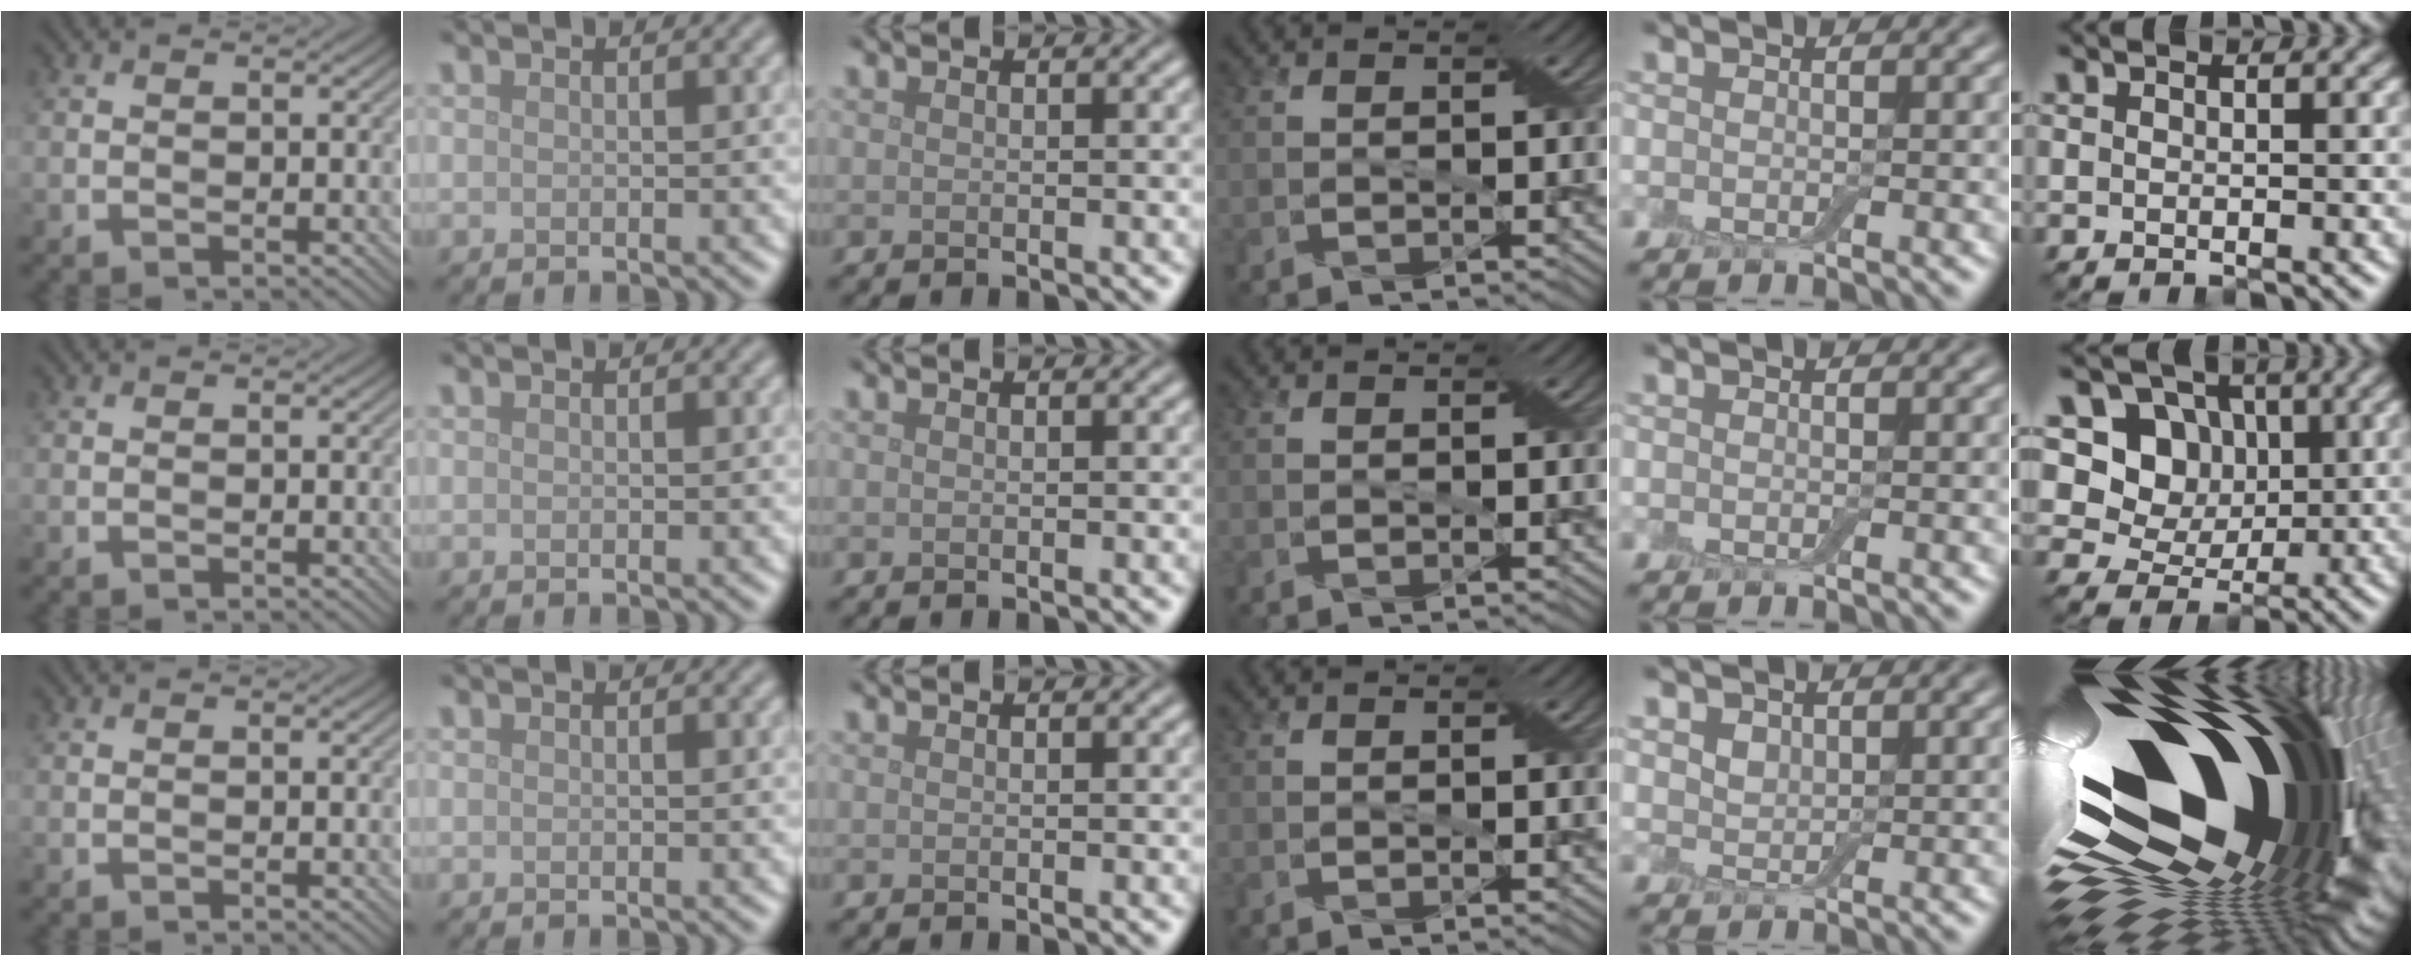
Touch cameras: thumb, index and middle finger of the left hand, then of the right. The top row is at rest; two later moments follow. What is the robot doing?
{"motion": "extract", "object": "drawer"}